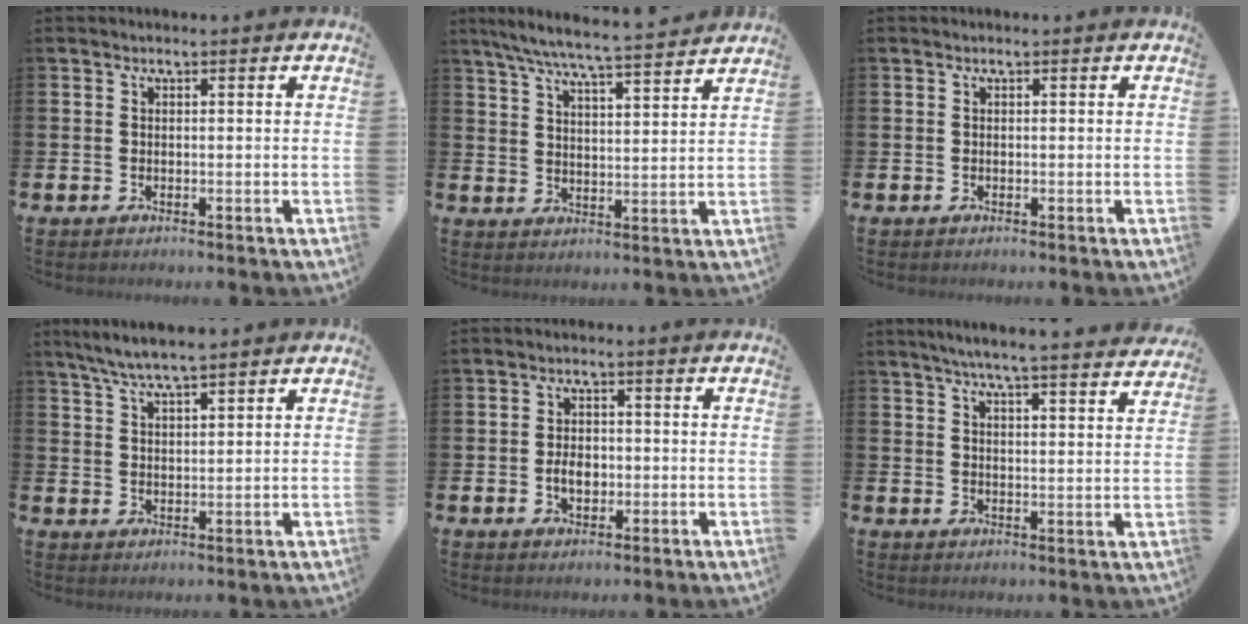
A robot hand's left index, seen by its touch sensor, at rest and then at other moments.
{"total": 7.2, "force": [6.6, 0.0, 2.7], "torque": [-0.068, -0.044, 0.115]}
{"total": 0.0}
{"total": 5.5, "force": [5.0, 0.5, 2.3], "torque": [-0.056, -0.013, 0.089]}
{"total": 3.2, "force": [-0.6, 2.1, 2.3], "torque": [-0.027, -0.002, -0.017]}
{"total": 5.7, "force": [5.5, -0.4, 1.7], "torque": [-0.047, -0.032, 0.094]}